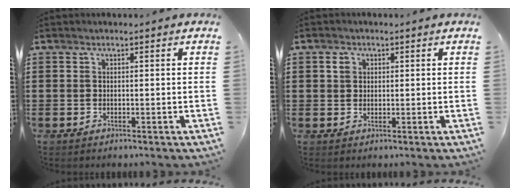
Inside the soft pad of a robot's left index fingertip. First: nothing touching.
{"total": 1.8, "force": [0.9, 1.4, 0.6], "torque": [-0.008, 0.002, 0.017]}